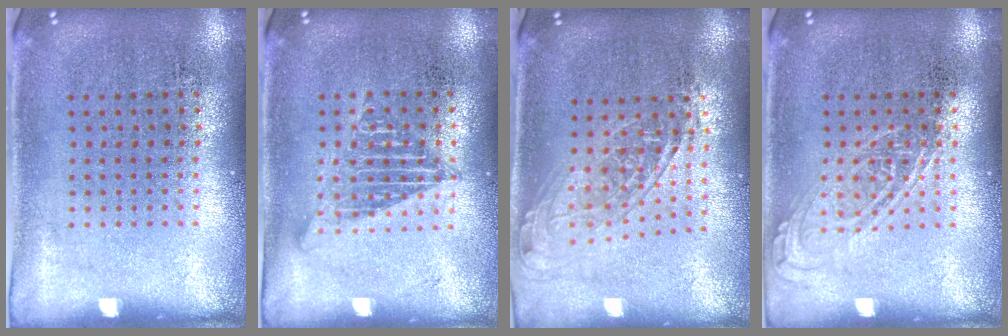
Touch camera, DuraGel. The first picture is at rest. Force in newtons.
{"total": 1.2, "press": 1.1, "slide": 0.3}
{"total": 1.6, "press": 1.3, "slide": 0.9}
{"total": 1.8, "press": 1.8, "slide": 0.2}